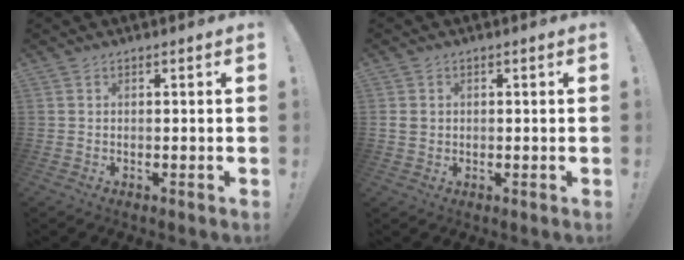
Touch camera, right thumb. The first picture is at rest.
{"total": 2.6, "force": [0.4, 2.3, 1.1], "torque": [-0.019, 0.006, 0.009]}